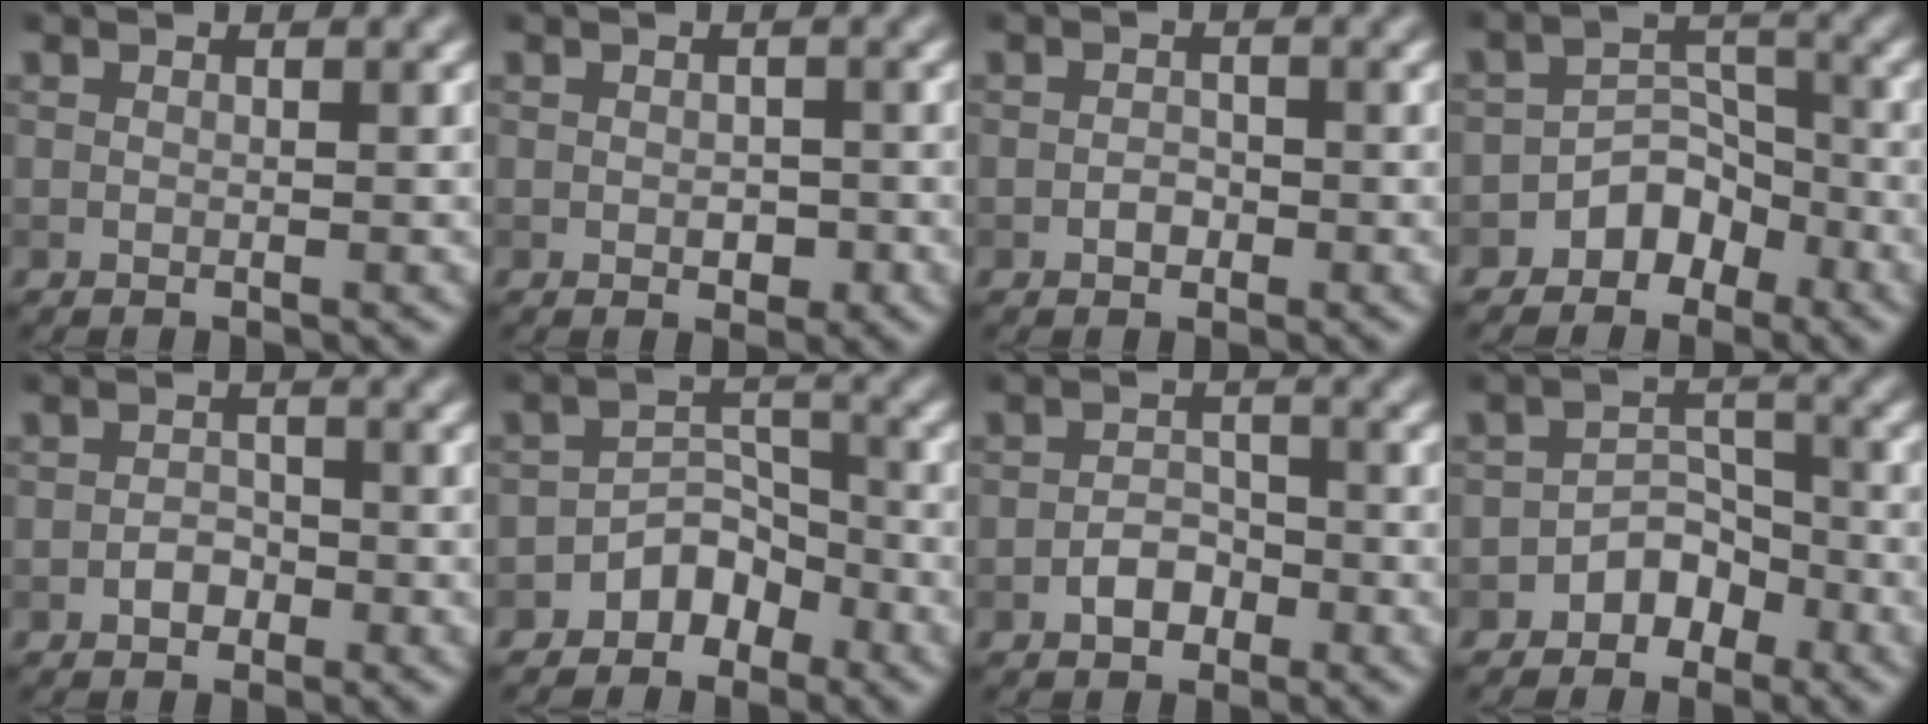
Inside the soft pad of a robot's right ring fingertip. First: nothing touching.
{"total": 1.4, "force": [-0.2, 0.9, 1.0], "torque": [-0.014, -0.004, -0.003]}
{"total": 1.1, "force": [-0.5, 0.8, 0.6], "torque": [-0.009, 0.001, -0.010]}
{"total": 3.6, "force": [-2.3, 2.5, 1.3], "torque": [-0.005, 0.008, -0.039]}
{"total": 1.5, "force": [-0.8, 1.1, 0.8], "torque": [-0.010, 0.004, -0.014]}
{"total": 3.3, "force": [-2.1, 2.2, 1.2], "torque": [-0.004, 0.011, -0.037]}
{"total": 2.3, "force": [-1.2, 1.5, 1.2], "torque": [-0.017, 0.006, -0.024]}
{"total": 3.0, "force": [-1.9, 2.0, 1.1], "torque": [-0.003, 0.011, -0.031]}